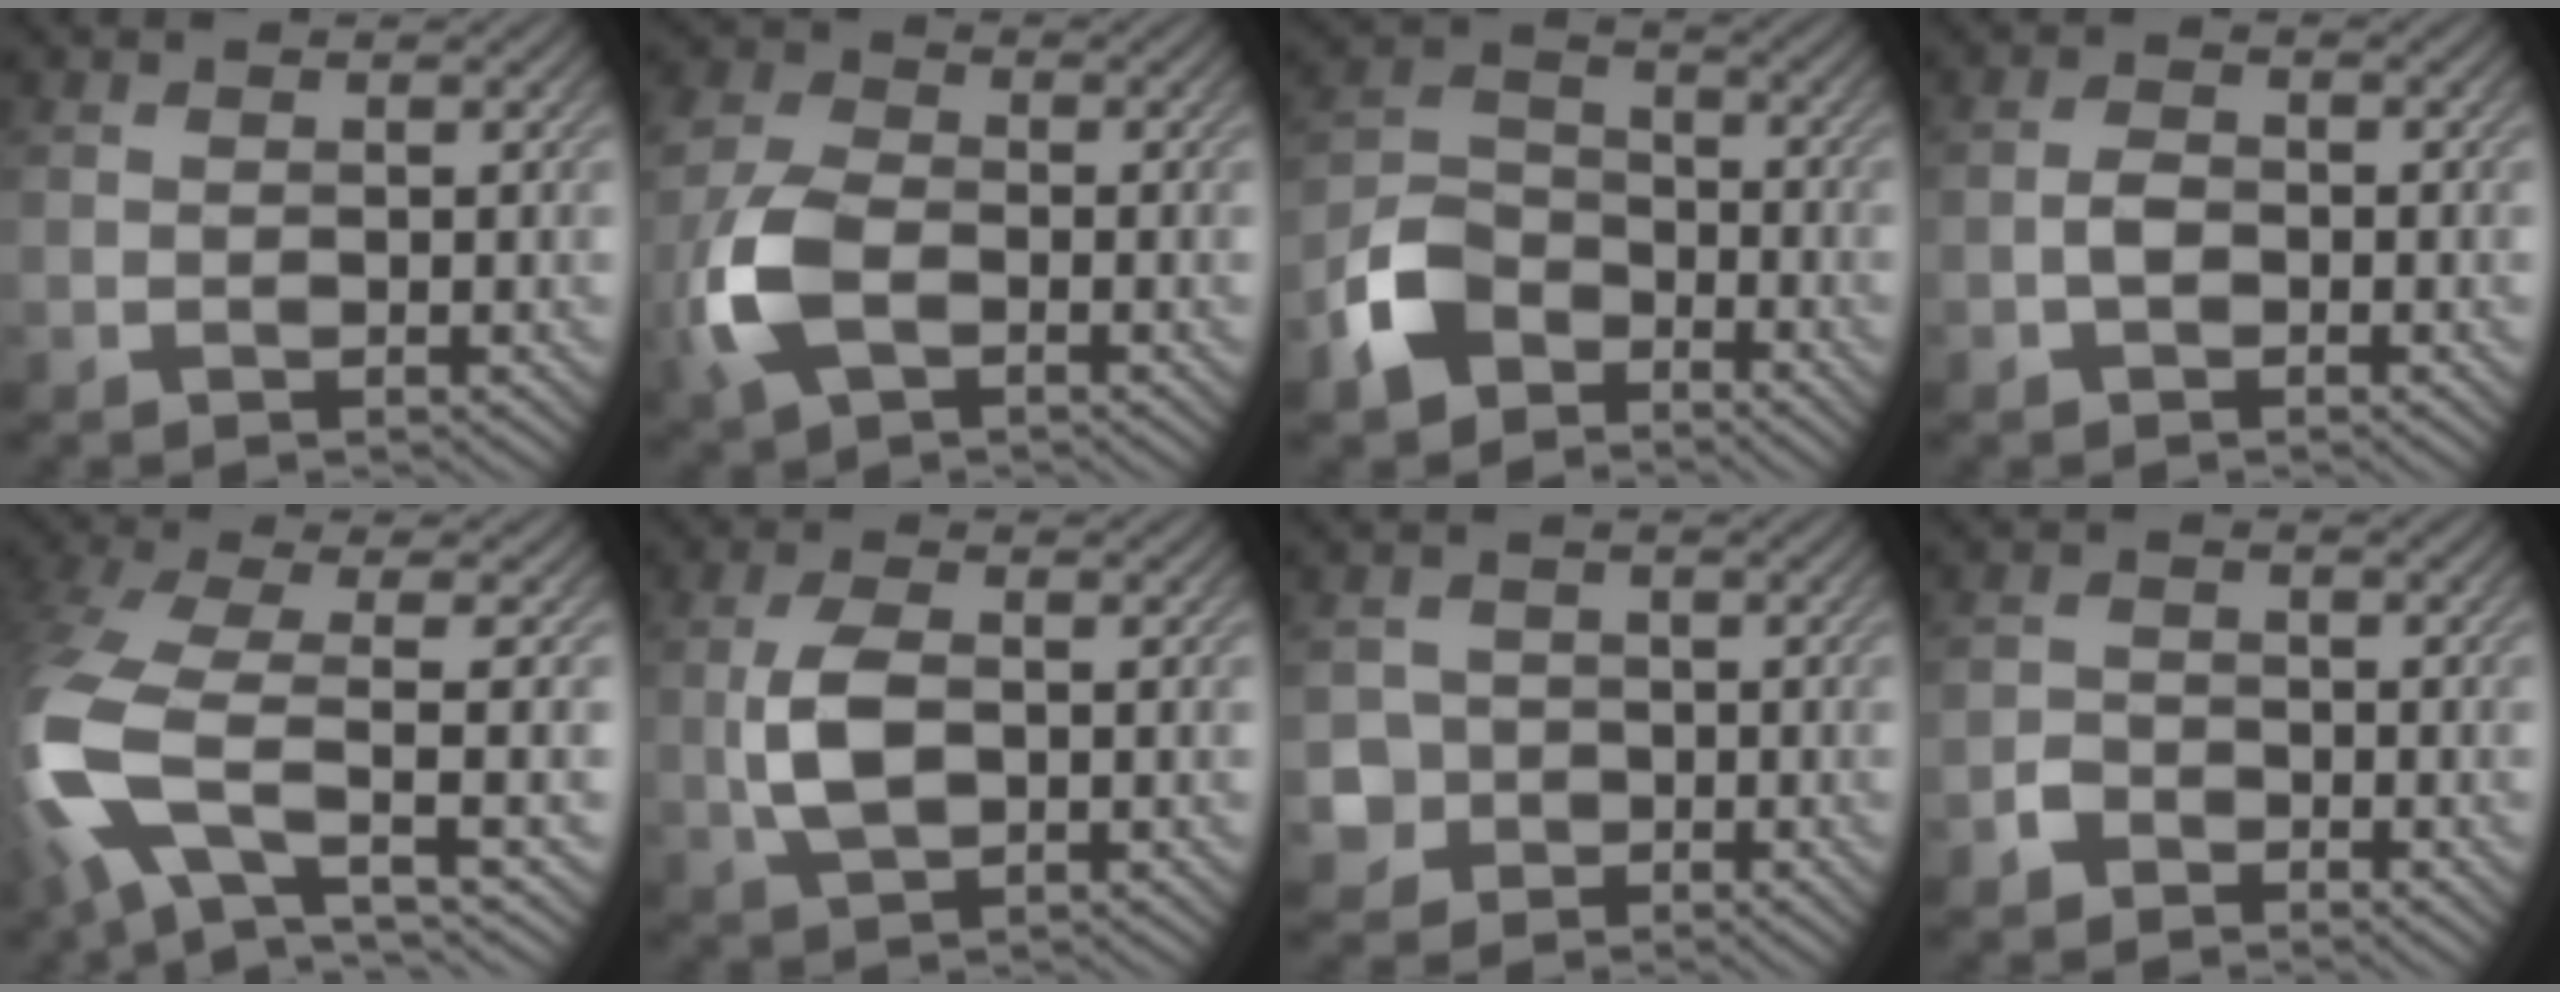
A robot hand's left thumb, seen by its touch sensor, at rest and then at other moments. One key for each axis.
{"total": 7.9, "fx": -2.3, "fy": 4.8, "fz": 5.8, "tx": -0.152, "ty": -0.002, "tz": -0.058}
{"total": 8.0, "fx": -4.8, "fy": 5.2, "fz": 3.7, "tx": -0.091, "ty": 0.000, "tz": -0.119}
{"total": 1.9, "fx": -0.6, "fy": 1.2, "fz": 1.3, "tx": -0.026, "ty": 0.007, "tz": -0.016}
{"total": 11.6, "fx": -2.1, "fy": 4.9, "fz": 10.4, "tx": -0.268, "ty": -0.016, "tz": -0.046}
{"total": 5.4, "fx": 0.0, "fy": 2.8, "fz": 4.7, "tx": -0.116, "ty": 0.003, "tz": -0.002}
{"total": 4.1, "fx": -1.3, "fy": 3.8, "fz": 0.6, "tx": -0.010, "ty": 0.001, "tz": -0.040}
{"total": 2.1, "fx": -1.3, "fy": 1.5, "fz": 0.5, "tx": -0.008, "ty": 0.006, "tz": -0.035}